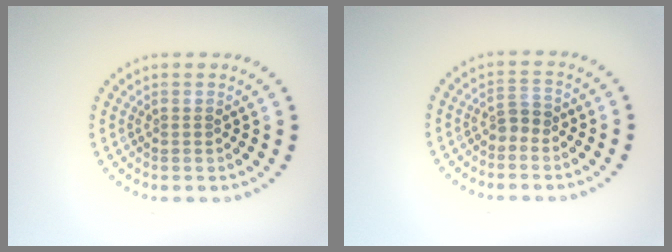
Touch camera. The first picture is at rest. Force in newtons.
{"total": 1.3, "press": 1.0, "slide": 0.7}